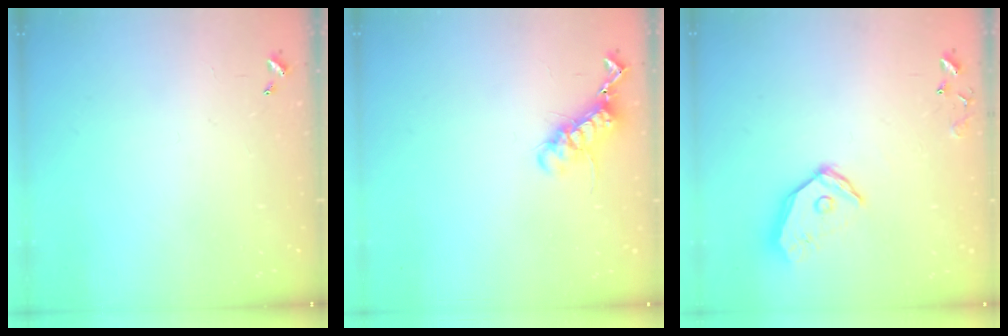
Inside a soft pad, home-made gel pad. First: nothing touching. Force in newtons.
{"total": 11.9, "press": 11.9, "slide": 0.5}
{"total": 14.1, "press": 13.9, "slide": 2.0}